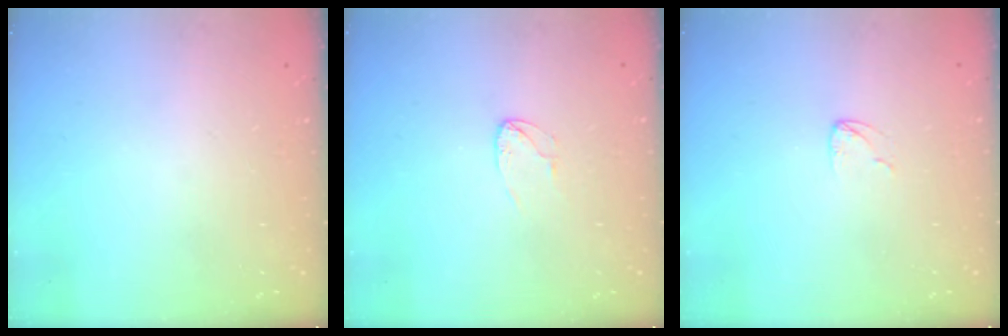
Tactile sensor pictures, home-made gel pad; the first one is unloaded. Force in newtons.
{"total": 3.9, "press": 3.9, "slide": 0.3}
{"total": 3.0, "press": 2.9, "slide": 0.2}